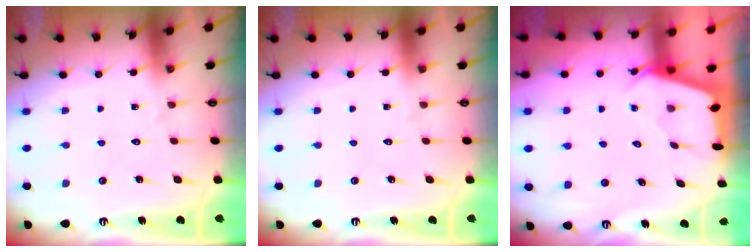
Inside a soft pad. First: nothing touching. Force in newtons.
{"total": 0.0}
{"total": 2.4, "press": 2.4, "slide": 0.3}